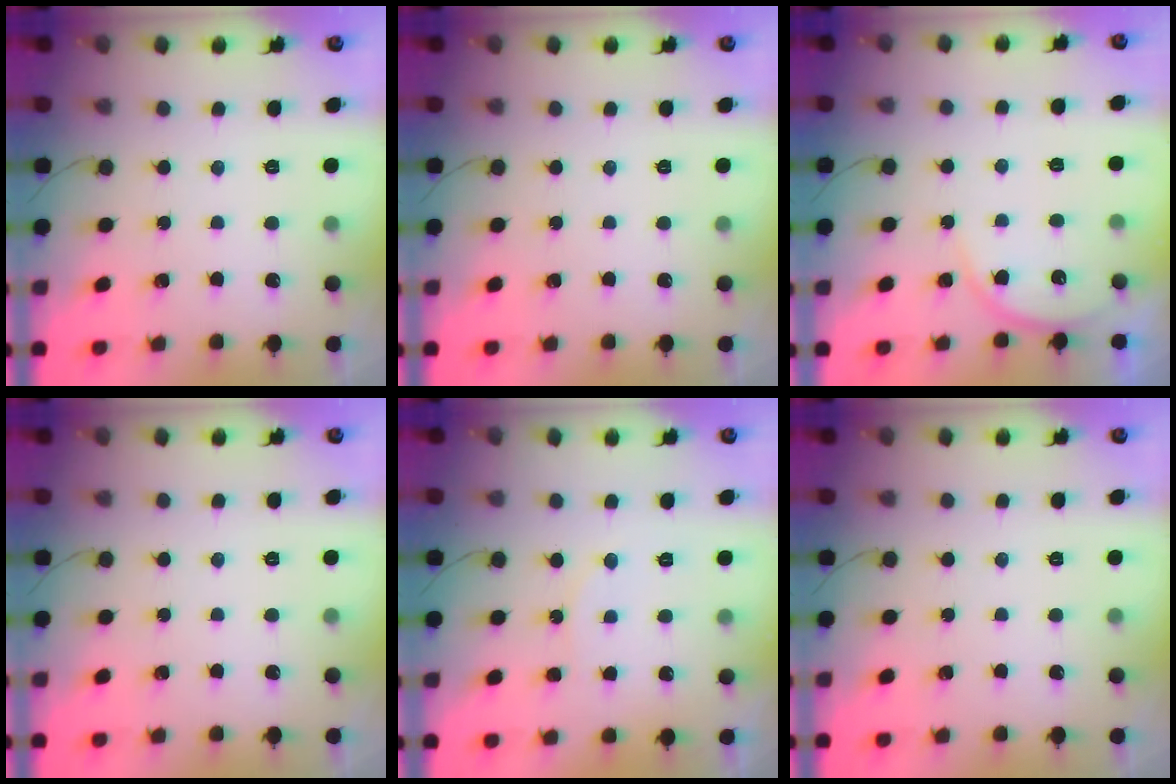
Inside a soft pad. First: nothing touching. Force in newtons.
{"total": 0.0}
{"total": 5.6, "press": 5.6, "slide": 0.3}
{"total": 0.0}
{"total": 6.0, "press": 5.7, "slide": 1.9}
{"total": 0.0}